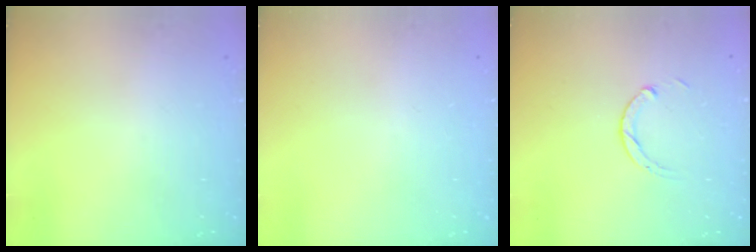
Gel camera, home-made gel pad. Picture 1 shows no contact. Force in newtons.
{"total": 0.0}
{"total": 2.9, "press": 2.9, "slide": 0.4}